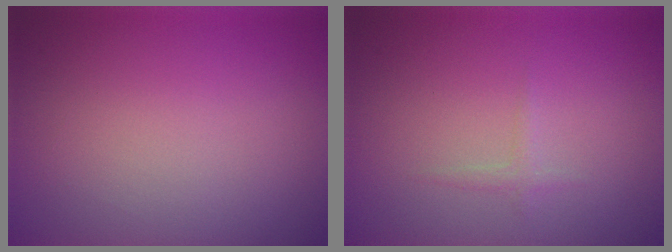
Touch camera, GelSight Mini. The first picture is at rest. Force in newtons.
{"total": 0.7, "press": 0.7, "slide": 0.0}